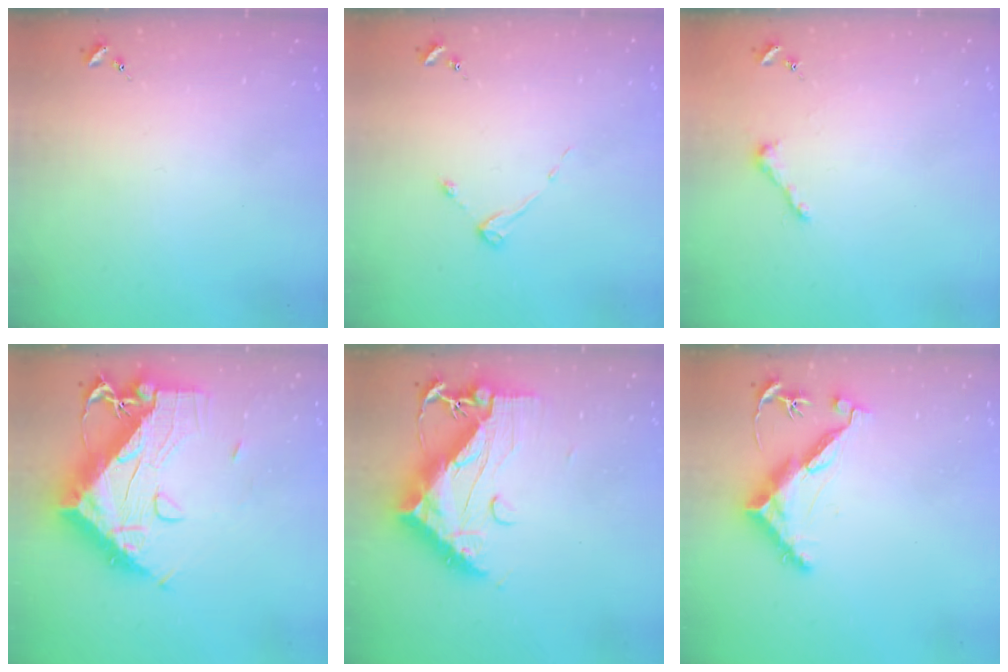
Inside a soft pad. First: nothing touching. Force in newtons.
{"total": 3.1, "press": 3.1, "slide": 0.4}
{"total": 3.9, "press": 3.9, "slide": 0.3}
{"total": 18.2, "press": 18.1, "slide": 1.9}
{"total": 17.0, "press": 17.0, "slide": 1.4}
{"total": 11.7, "press": 11.7, "slide": 1.0}